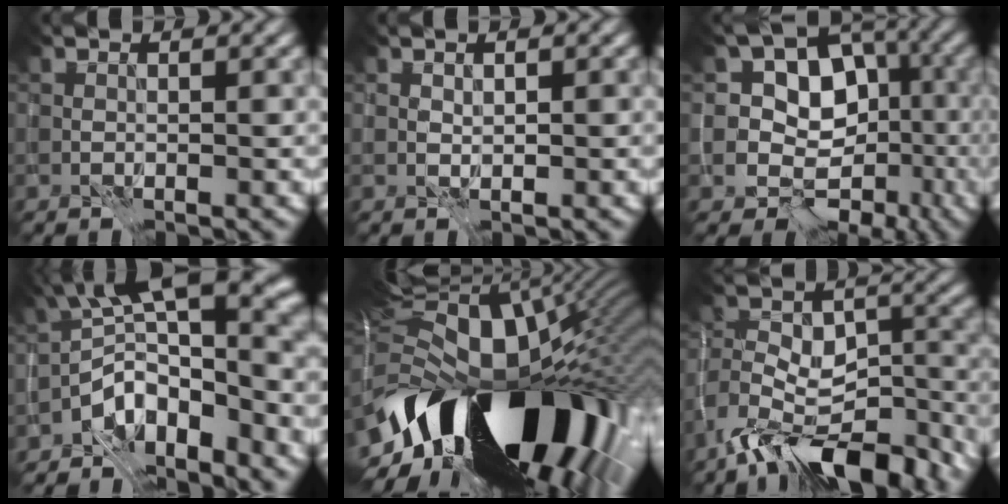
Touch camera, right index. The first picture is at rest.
{"total": 0.6, "force": [0.3, 0.4, 0.2], "torque": [-0.006, 0.002, 0.006]}
{"total": 9.9, "force": [-0.5, 8.6, 4.8], "torque": [-0.033, 0.022, -0.029]}
{"total": 9.9, "force": [-4.0, 4.6, 7.8], "torque": [-0.101, 0.012, -0.078]}
{"total": 19.4, "force": [-4.1, 11.0, 15.4], "torque": [-0.261, -0.021, -0.065]}
{"total": 12.2, "force": [-9.1, 5.5, 6.0], "torque": [-0.098, 0.007, -0.152]}